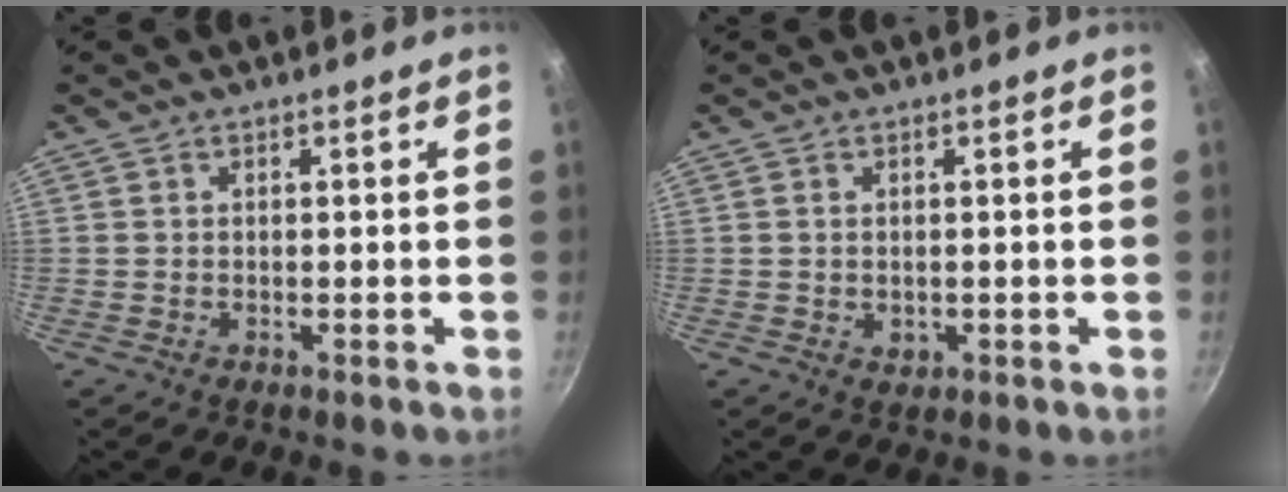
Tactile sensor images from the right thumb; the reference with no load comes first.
{"total": 1.8, "force": [-0.1, 1.3, 1.3], "torque": [-0.017, -0.003, 0.000]}